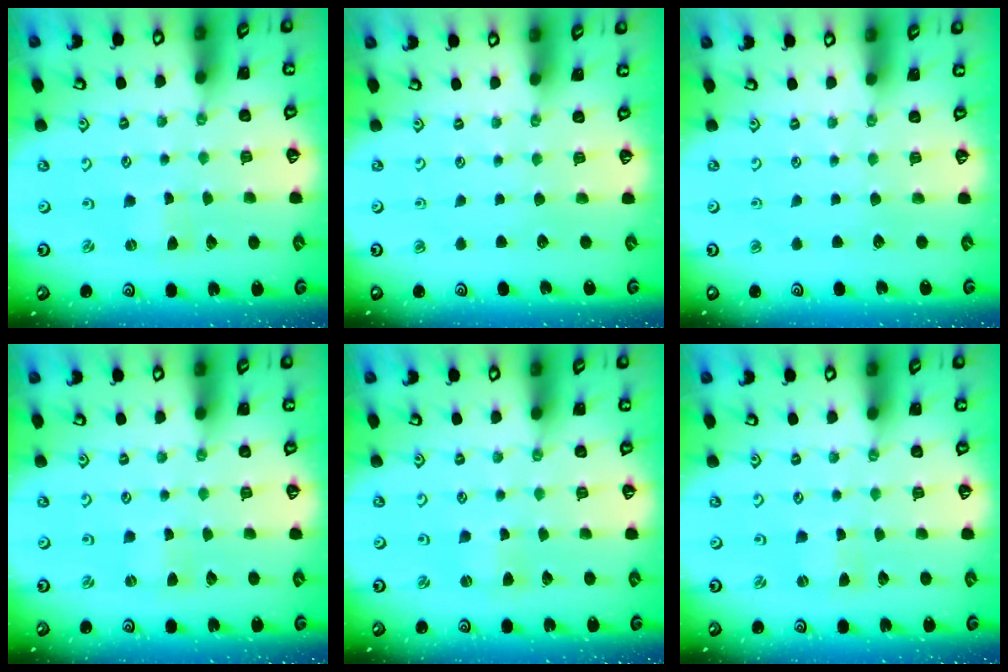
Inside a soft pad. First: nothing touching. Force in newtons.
{"total": 0.0}
{"total": 0.0}
{"total": 0.5, "press": 0.5, "slide": 0.1}
{"total": 1.0, "press": 1.0, "slide": 0.1}
{"total": 0.0}